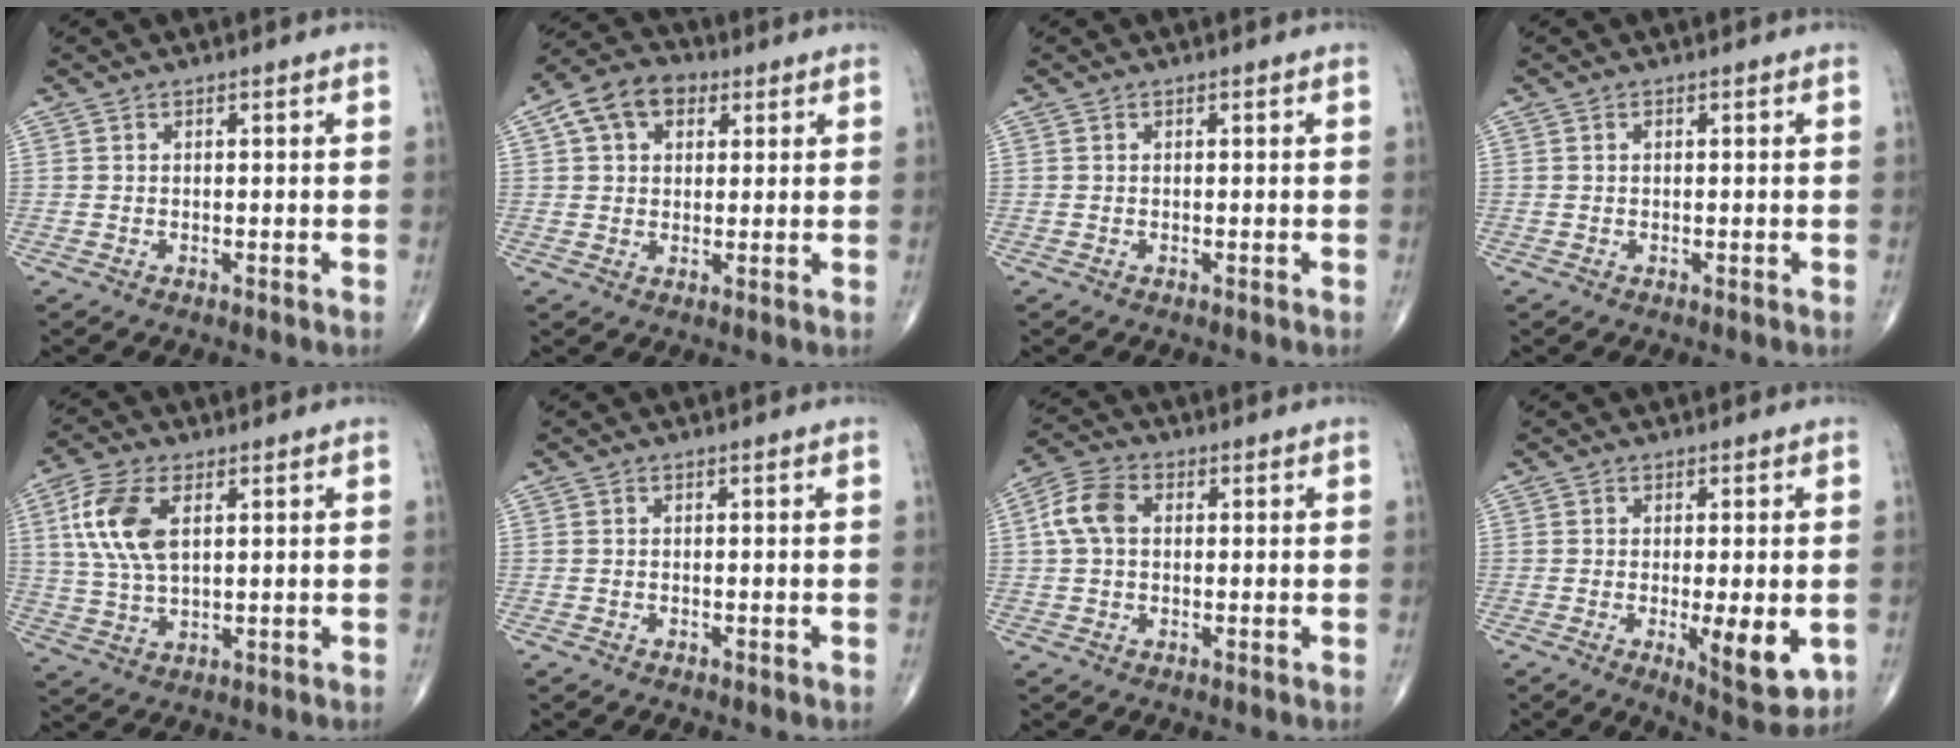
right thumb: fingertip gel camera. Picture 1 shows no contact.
{"total": 9.2, "force": [3.5, 6.4, 5.6], "torque": [-0.084, 0.013, 0.051]}
{"total": 0.0}
{"total": 0.5, "force": [0.1, 0.3, 0.4], "torque": [-0.007, 0.001, 0.003]}
{"total": 11.2, "force": [3.2, 5.7, 9.1], "torque": [-0.197, -0.001, 0.064]}
{"total": 0.0}
{"total": 6.6, "force": [0.9, 4.5, 4.7], "torque": [-0.099, 0.020, 0.010]}
{"total": 8.8, "force": [-1.9, 2.7, 8.2], "torque": [-0.108, -0.021, -0.022]}